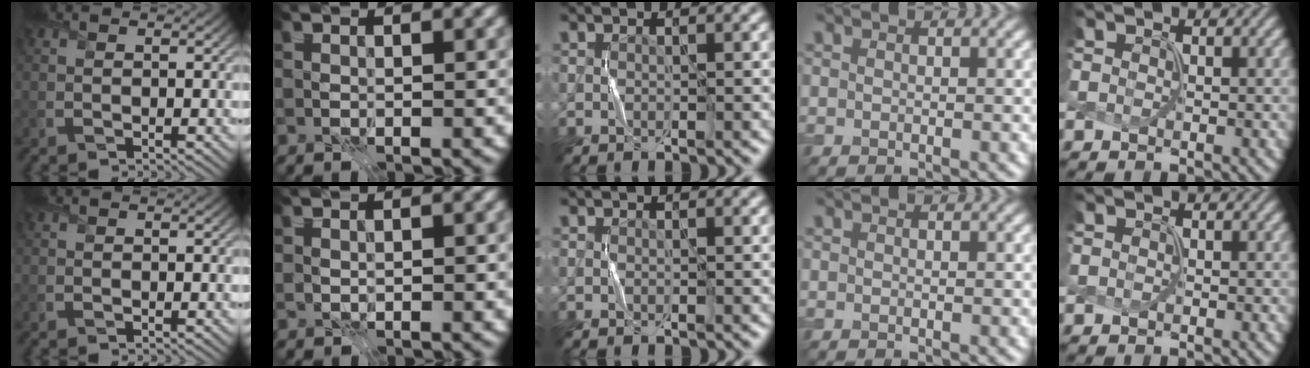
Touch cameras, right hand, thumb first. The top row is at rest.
{"index": {"total": 0.7, "force": [0.5, -0.4, -0.2], "torque": [0.000, 0.000, 0.010]}}